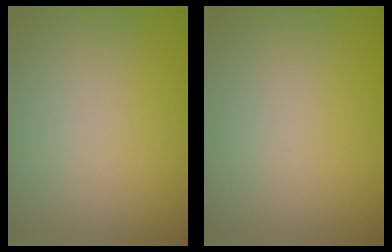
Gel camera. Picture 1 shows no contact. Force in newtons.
{"total": 0.0}